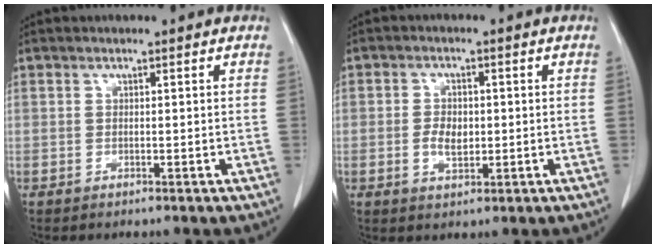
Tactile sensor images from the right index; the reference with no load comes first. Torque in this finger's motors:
{"motor_torque": [0.59, 0.02, 0.23, 0.05]}